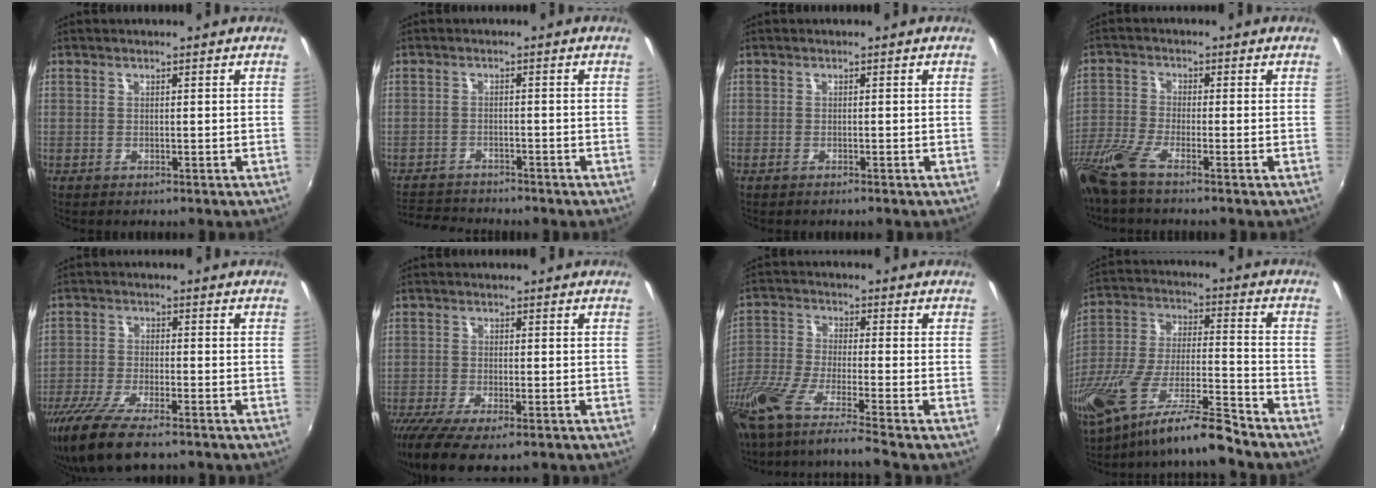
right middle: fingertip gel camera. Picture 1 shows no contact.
{"total": 6.7, "force": [-6.4, 1.4, 1.4], "torque": [-0.051, -0.005, -0.107]}
{"total": 0.7, "force": [-0.6, 0.0, 0.4], "torque": [-0.008, -0.002, -0.013]}
{"total": 7.1, "force": [-5.4, 0.1, 4.6], "torque": [-0.111, -0.024, -0.111]}
{"total": 10.9, "force": [-8.0, 2.8, 6.9], "torque": [-0.161, -0.036, -0.152]}
{"total": 9.8, "force": [-6.7, 2.8, 6.6], "torque": [-0.154, -0.044, -0.118]}
{"total": 14.0, "force": [-11.4, -1.1, 8.0], "torque": [-0.151, -0.052, -0.208]}
{"total": 16.2, "force": [-12.6, 1.3, 10.2], "torque": [-0.202, -0.023, -0.231]}